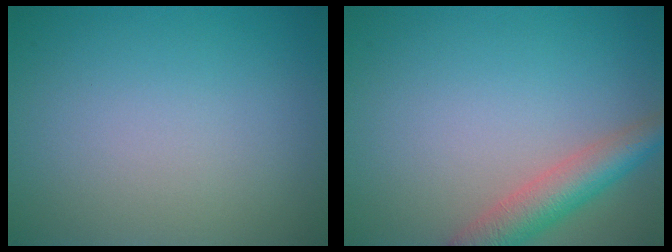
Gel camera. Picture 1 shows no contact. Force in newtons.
{"total": 4.3, "press": 4.3, "slide": 0.4}